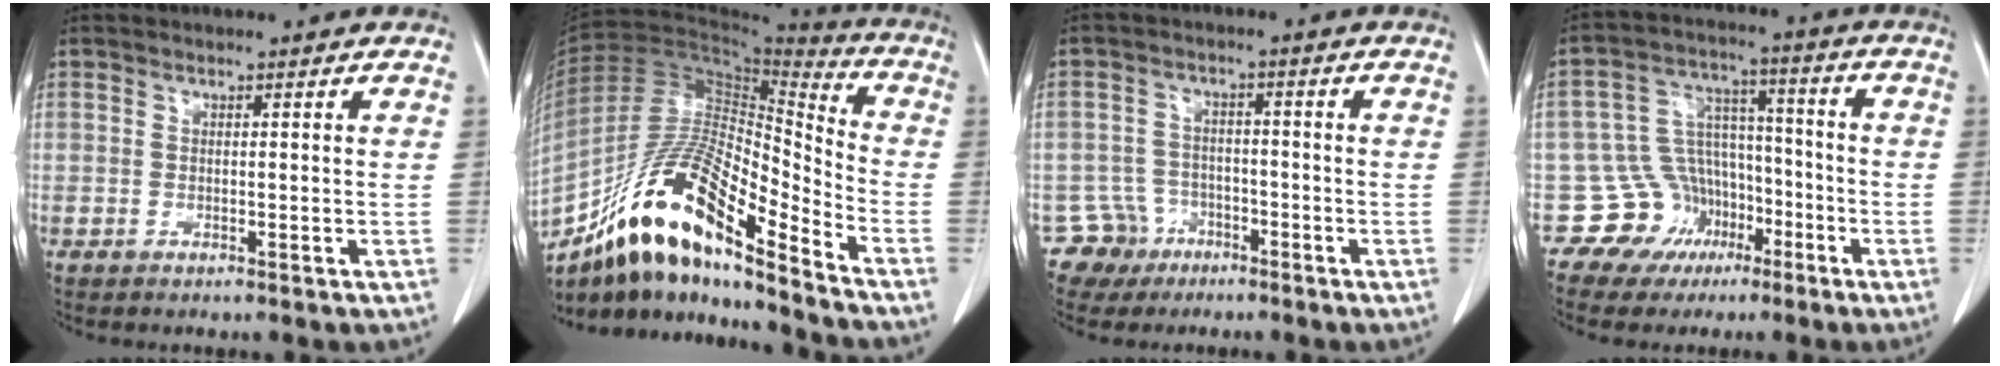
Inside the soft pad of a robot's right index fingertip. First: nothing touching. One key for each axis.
{"total": 19.6, "fx": -13.2, "fy": 3.5, "fz": 14.1, "tx": -0.271, "ty": 0.001, "tz": -0.233}
{"total": 5.2, "fx": -3.2, "fy": 4.1, "fz": -0.4, "tx": 0.013, "ty": 0.010, "tz": -0.054}
{"total": 10.0, "fx": -5.1, "fy": 8.5, "fz": 0.8, "tx": -0.004, "ty": 0.054, "tz": -0.073}